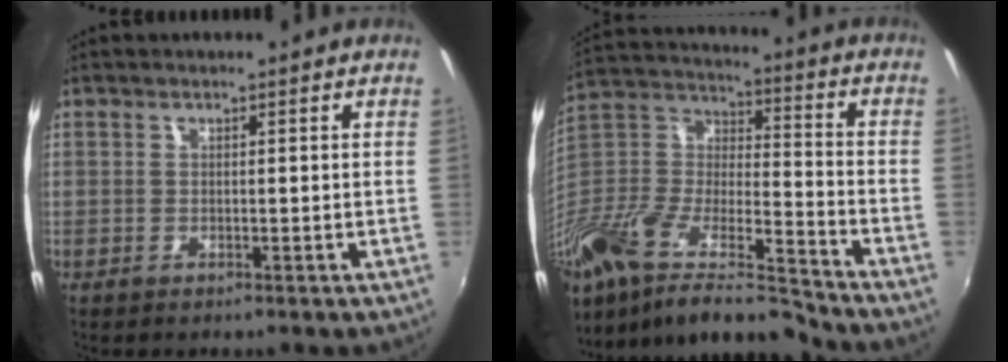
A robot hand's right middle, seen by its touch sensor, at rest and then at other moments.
{"total": 21.7, "force": [-15.9, 5.3, 13.8], "torque": [-0.261, -0.023, -0.296]}